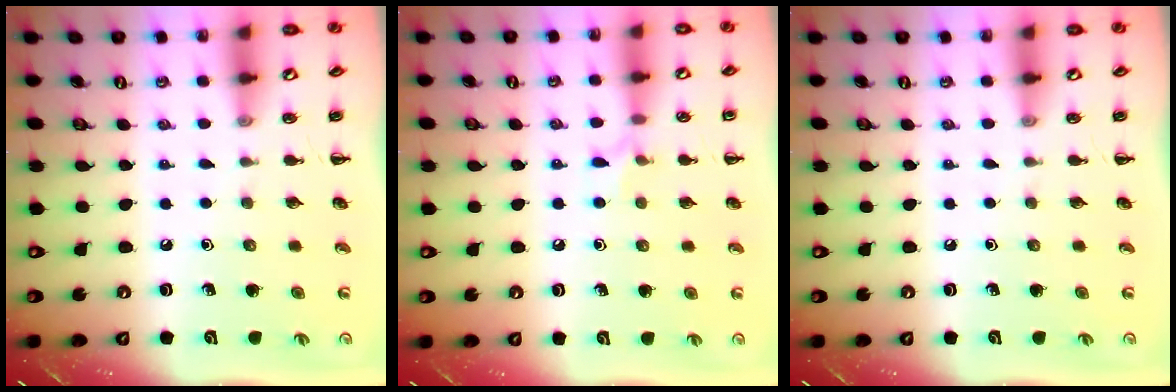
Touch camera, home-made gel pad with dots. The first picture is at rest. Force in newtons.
{"total": 5.8, "press": 5.5, "slide": 1.9}
{"total": 0.0}